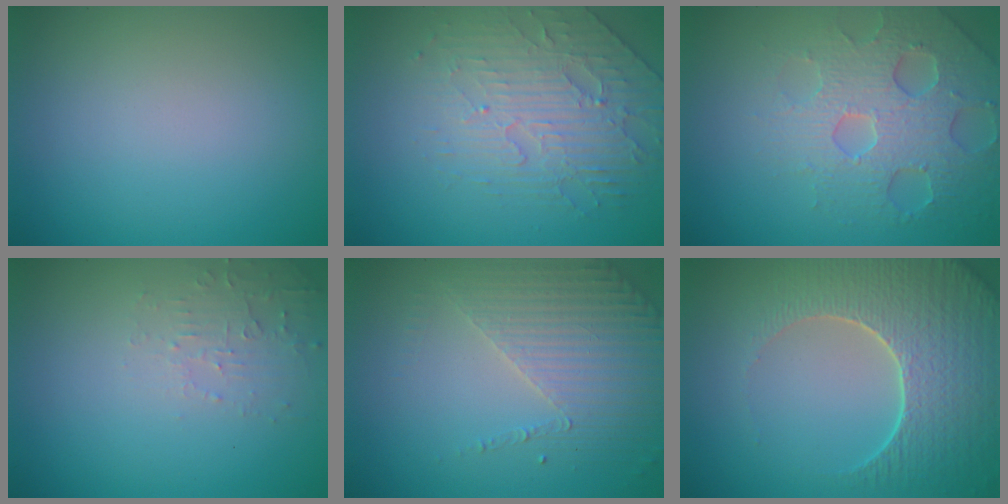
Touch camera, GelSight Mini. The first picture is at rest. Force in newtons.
{"total": 3.3, "press": 2.9, "slide": 1.6}
{"total": 4.7, "press": 4.6, "slide": 1.0}
{"total": 1.9, "press": 1.9, "slide": 0.3}
{"total": 4.3, "press": 3.3, "slide": 2.7}
{"total": 6.9, "press": 5.6, "slide": 3.9}